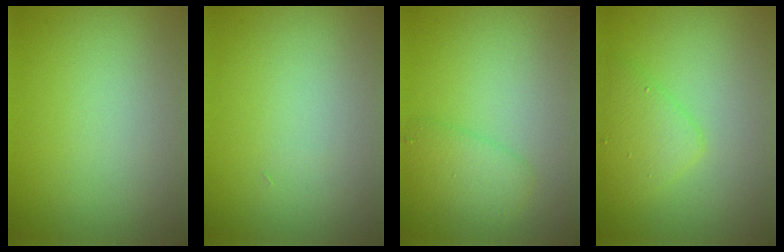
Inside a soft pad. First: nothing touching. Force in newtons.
{"total": 0.0}
{"total": 2.5, "press": 2.5, "slide": 0.2}
{"total": 2.9, "press": 2.9, "slide": 0.1}